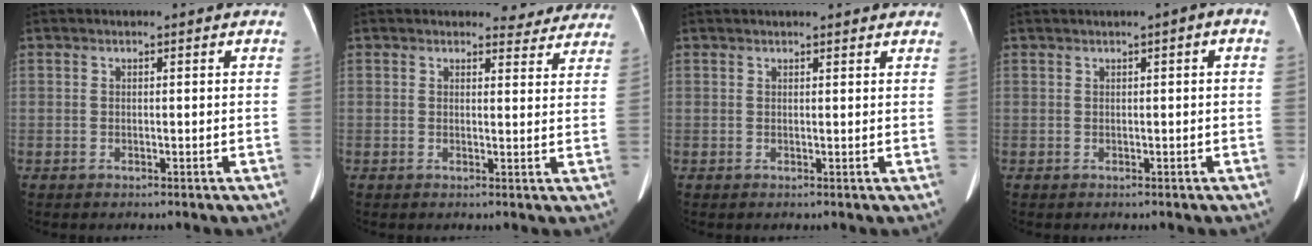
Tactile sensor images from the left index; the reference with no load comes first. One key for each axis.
{"total": 5.3, "fx": 5.0, "fy": 1.8, "fz": 0.1, "tx": 0.019, "ty": -0.011, "tz": 0.037}
{"total": 6.4, "fx": 5.5, "fy": 1.3, "fz": 2.9, "tx": -0.035, "ty": 0.023, "tz": 0.064}
{"total": 1.8, "fx": 0.4, "fy": 0.2, "fz": 1.8, "tx": -0.024, "ty": 0.009, "tz": 0.003}